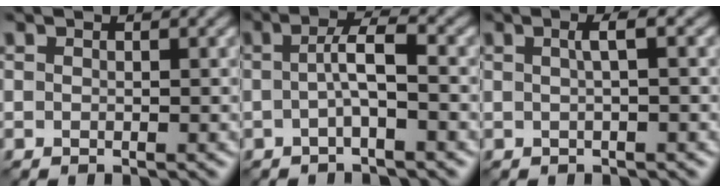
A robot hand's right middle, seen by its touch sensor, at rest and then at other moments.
{"total": 2.8, "force": [-0.3, 0.4, 2.7], "torque": [-0.050, 0.008, -0.009]}
{"total": 1.8, "force": [0.3, 0.3, 1.8], "torque": [-0.031, 0.011, 0.003]}